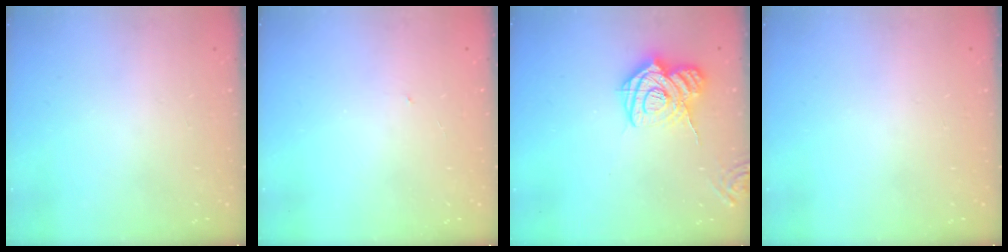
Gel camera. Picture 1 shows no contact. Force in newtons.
{"total": 0.6, "press": 0.6, "slide": 0.1}
{"total": 14.7, "press": 14.6, "slide": 1.5}
{"total": 0.0}